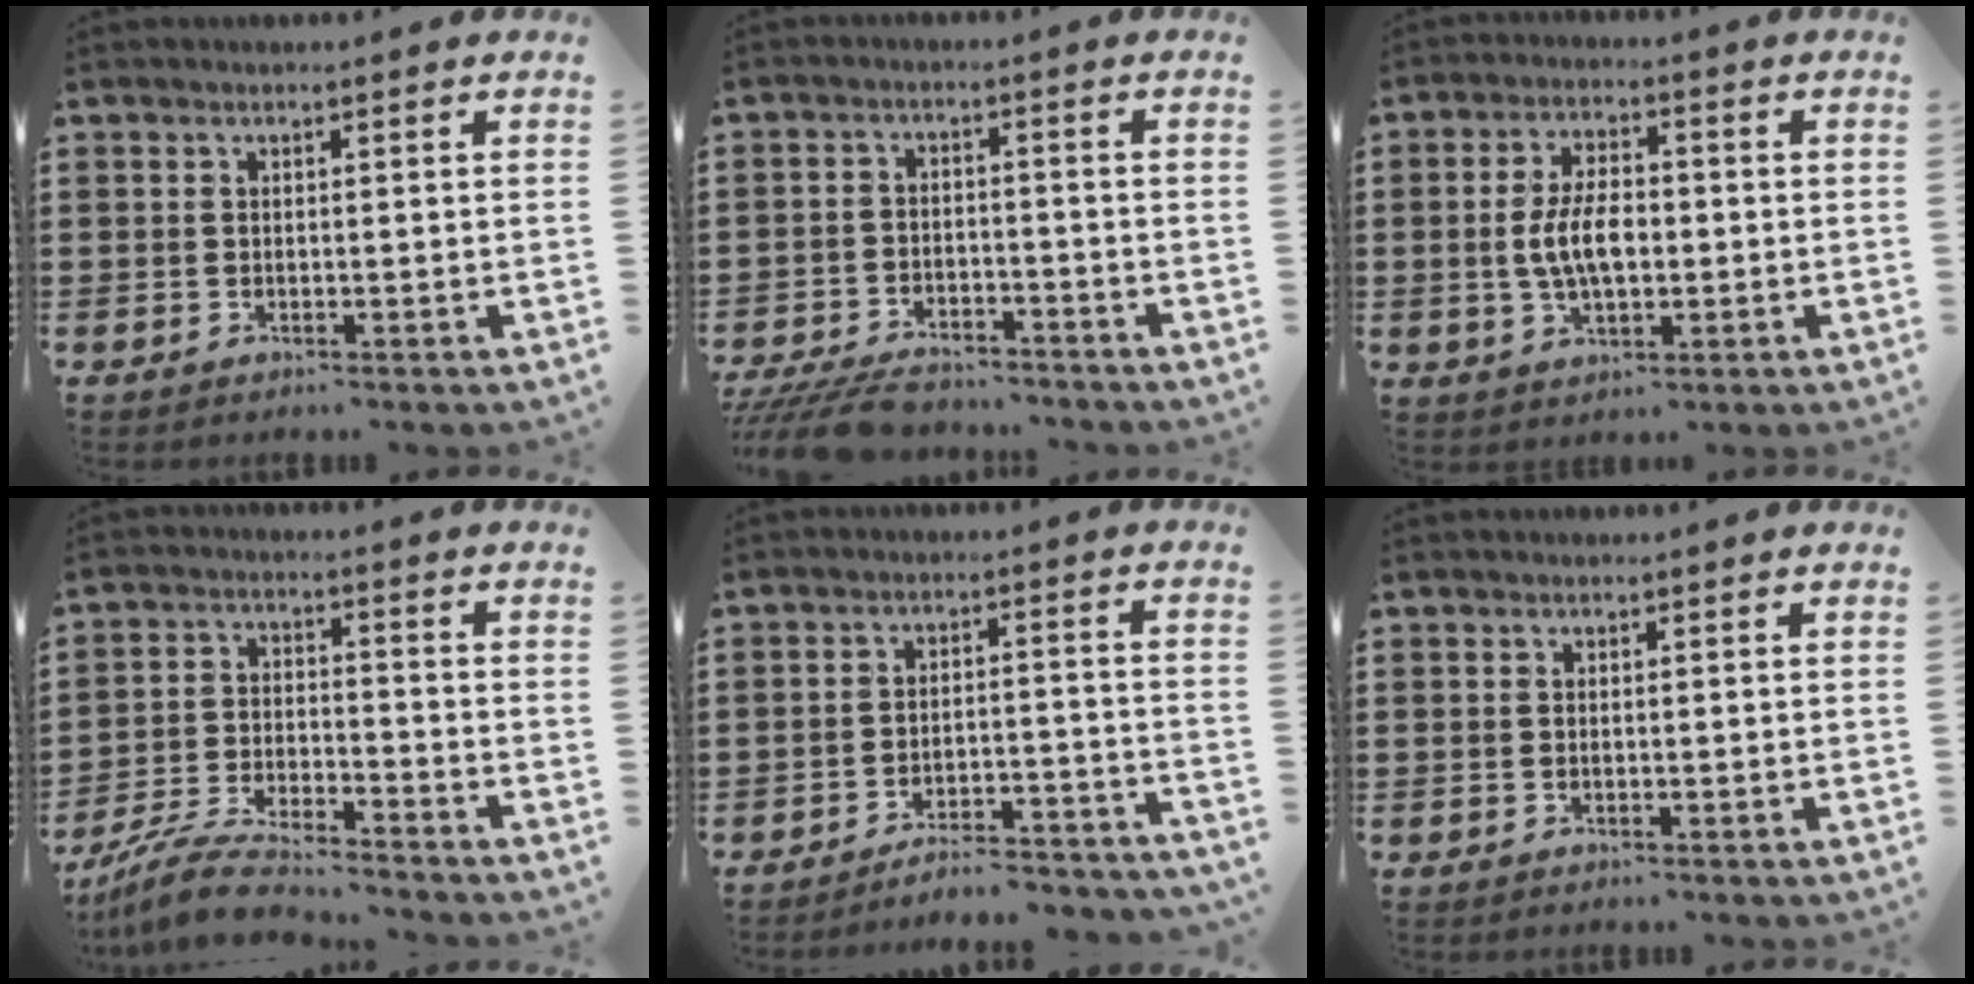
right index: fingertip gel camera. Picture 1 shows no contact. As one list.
[{"total": 5.5, "force": [-5.2, 1.1, 1.4], "torque": [-0.039, -0.001, -0.105]}, {"total": 7.1, "force": [-0.4, 3.6, 6.1], "torque": [-0.126, 0.000, -0.015]}, {"total": 7.1, "force": [-6.7, 0.5, 2.2], "torque": [-0.055, 0.003, -0.132]}, {"total": 5.0, "force": [-4.9, 0.0, 1.0], "torque": [-0.018, 0.001, -0.100]}, {"total": 0.0}]